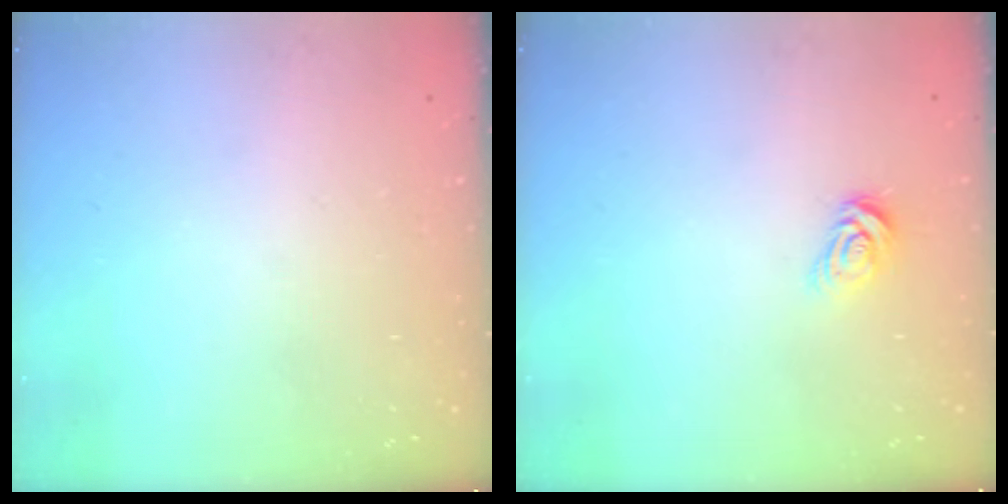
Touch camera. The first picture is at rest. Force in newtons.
{"total": 6.2, "press": 6.2, "slide": 0.5}